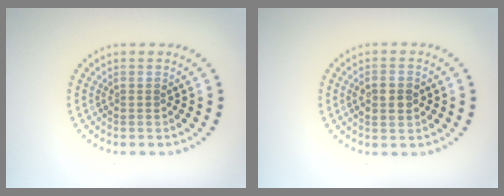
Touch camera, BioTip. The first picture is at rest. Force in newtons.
{"total": 2.3, "press": 2.3, "slide": 0.3}